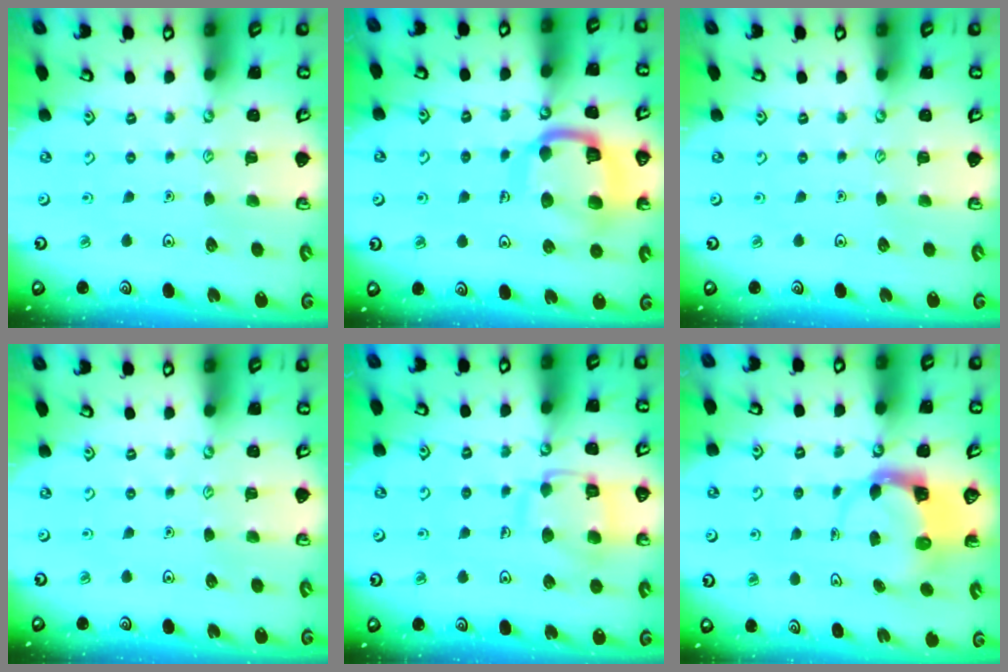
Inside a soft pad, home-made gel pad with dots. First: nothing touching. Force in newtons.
{"total": 14.6, "press": 14.5, "slide": 1.6}
{"total": 0.0}
{"total": 0.0}
{"total": 12.3, "press": 12.2, "slide": 1.1}
{"total": 3.7, "press": 3.6, "slide": 0.5}